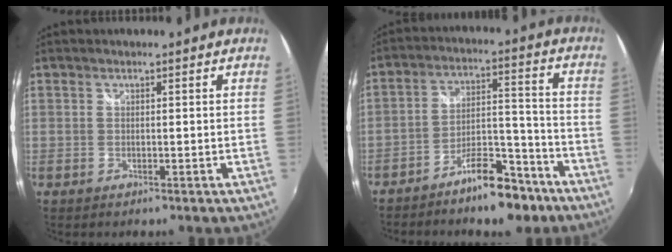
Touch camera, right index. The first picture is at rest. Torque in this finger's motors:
{"motor_torque": [0.74, -0.76, 0.25, 0.03]}